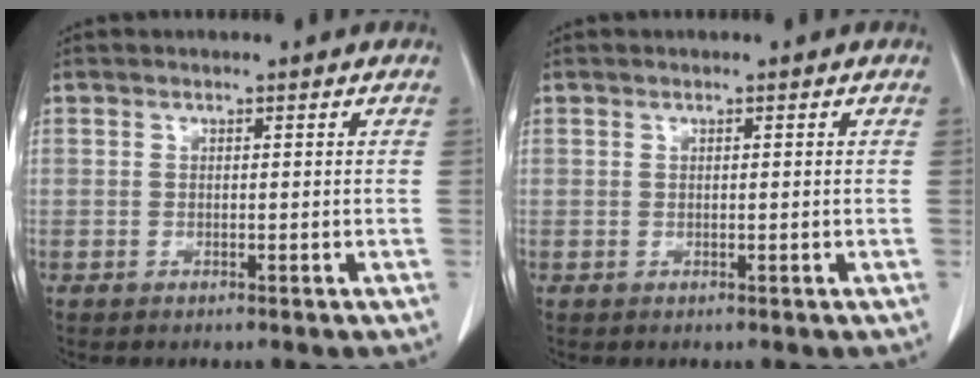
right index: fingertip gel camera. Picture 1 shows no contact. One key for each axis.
{"total": 0.6, "fx": 0.0, "fy": 0.2, "fz": 0.5, "tx": -0.016, "ty": 0.005, "tz": 0.004}